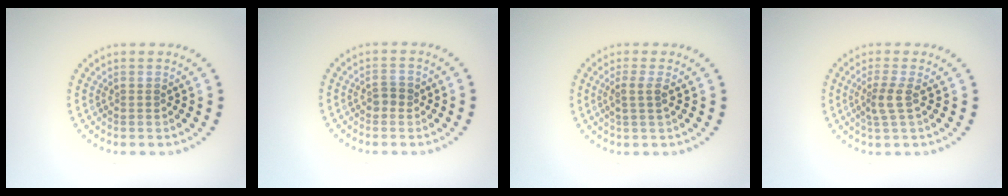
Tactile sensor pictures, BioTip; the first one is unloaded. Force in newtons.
{"total": 1.1, "press": 1.1, "slide": 0.2}
{"total": 1.6, "press": 1.3, "slide": 0.9}
{"total": 2.1, "press": 1.7, "slide": 1.3}